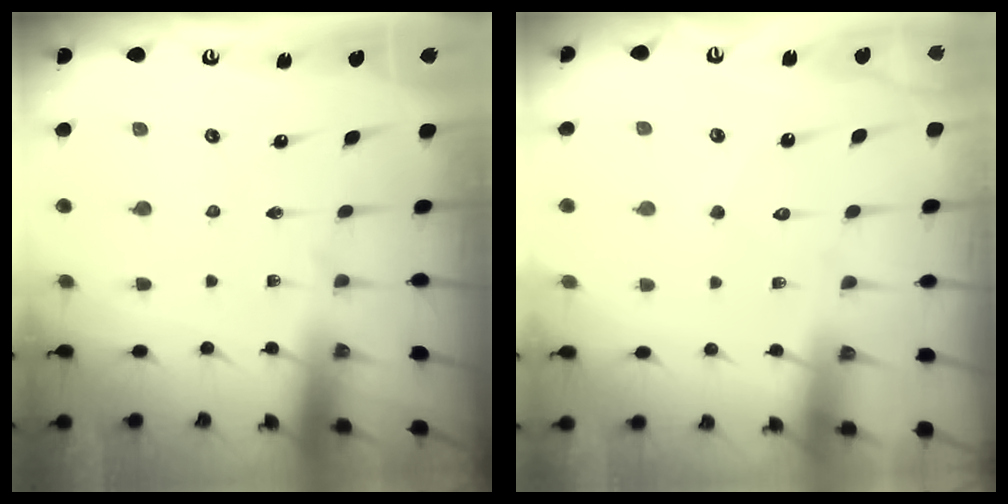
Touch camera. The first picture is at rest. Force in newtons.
{"total": 3.8, "press": 3.8, "slide": 0.2}